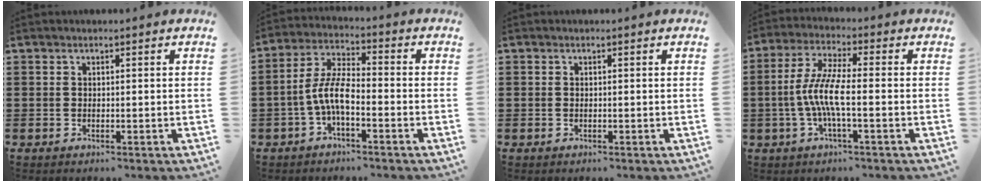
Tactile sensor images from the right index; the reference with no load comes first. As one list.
[{"total": 6.9, "force": [-2.5, 2.2, 6.1], "torque": [-0.146, -0.008, -0.053]}, {"total": 0.0}, {"total": 7.3, "force": [-1.6, 1.2, 7.0], "torque": [-0.164, -0.016, -0.042]}]